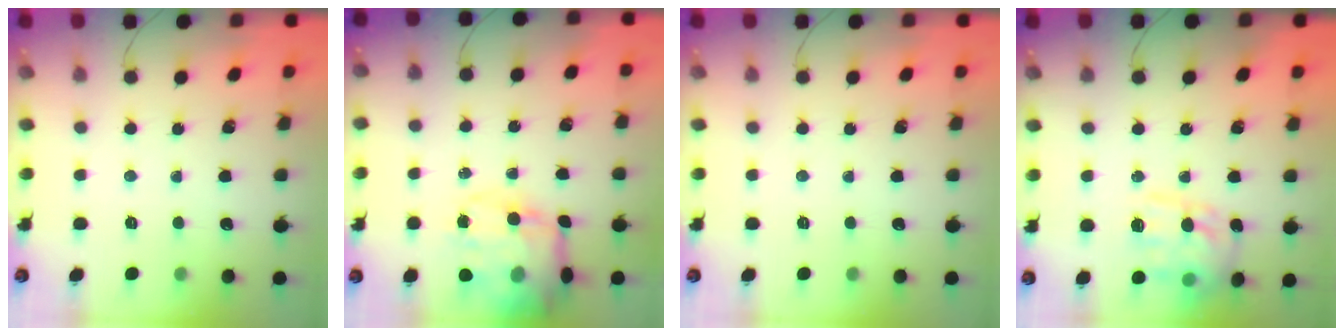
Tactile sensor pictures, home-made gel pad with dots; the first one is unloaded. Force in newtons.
{"total": 18.7, "press": 18.2, "slide": 4.2}
{"total": 0.0}
{"total": 16.9, "press": 16.8, "slide": 1.2}